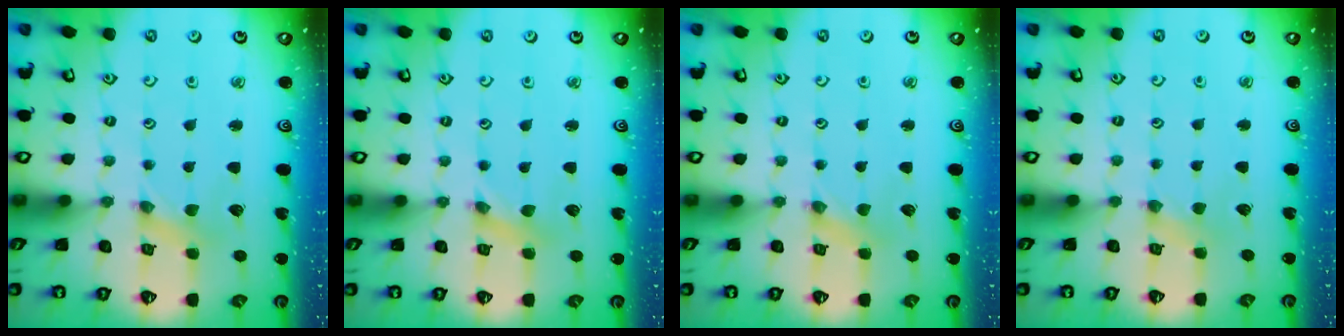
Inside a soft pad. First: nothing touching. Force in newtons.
{"total": 1.2, "press": 1.2, "slide": 0.3}
{"total": 1.3, "press": 1.2, "slide": 0.3}
{"total": 2.1, "press": 2.1, "slide": 0.6}